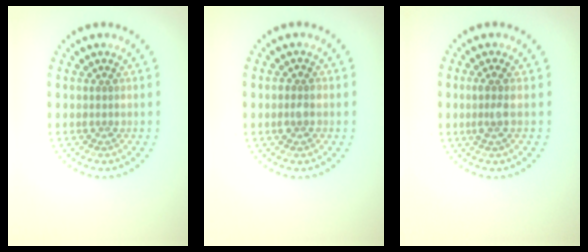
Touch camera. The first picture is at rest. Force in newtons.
{"total": 1.4, "press": 1.4, "slide": 0.2}
{"total": 1.5, "press": 1.2, "slide": 0.9}